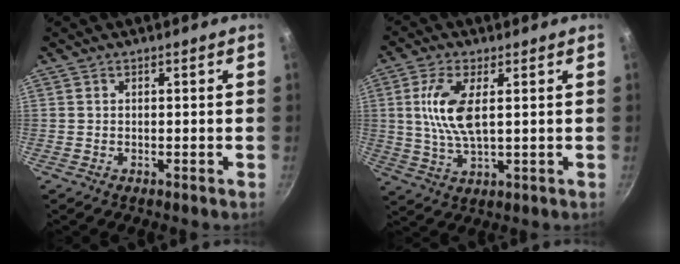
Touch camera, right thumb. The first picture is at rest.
{"total": 9.2, "force": [1.8, 3.7, 8.3], "torque": [-0.171, -0.001, 0.037]}